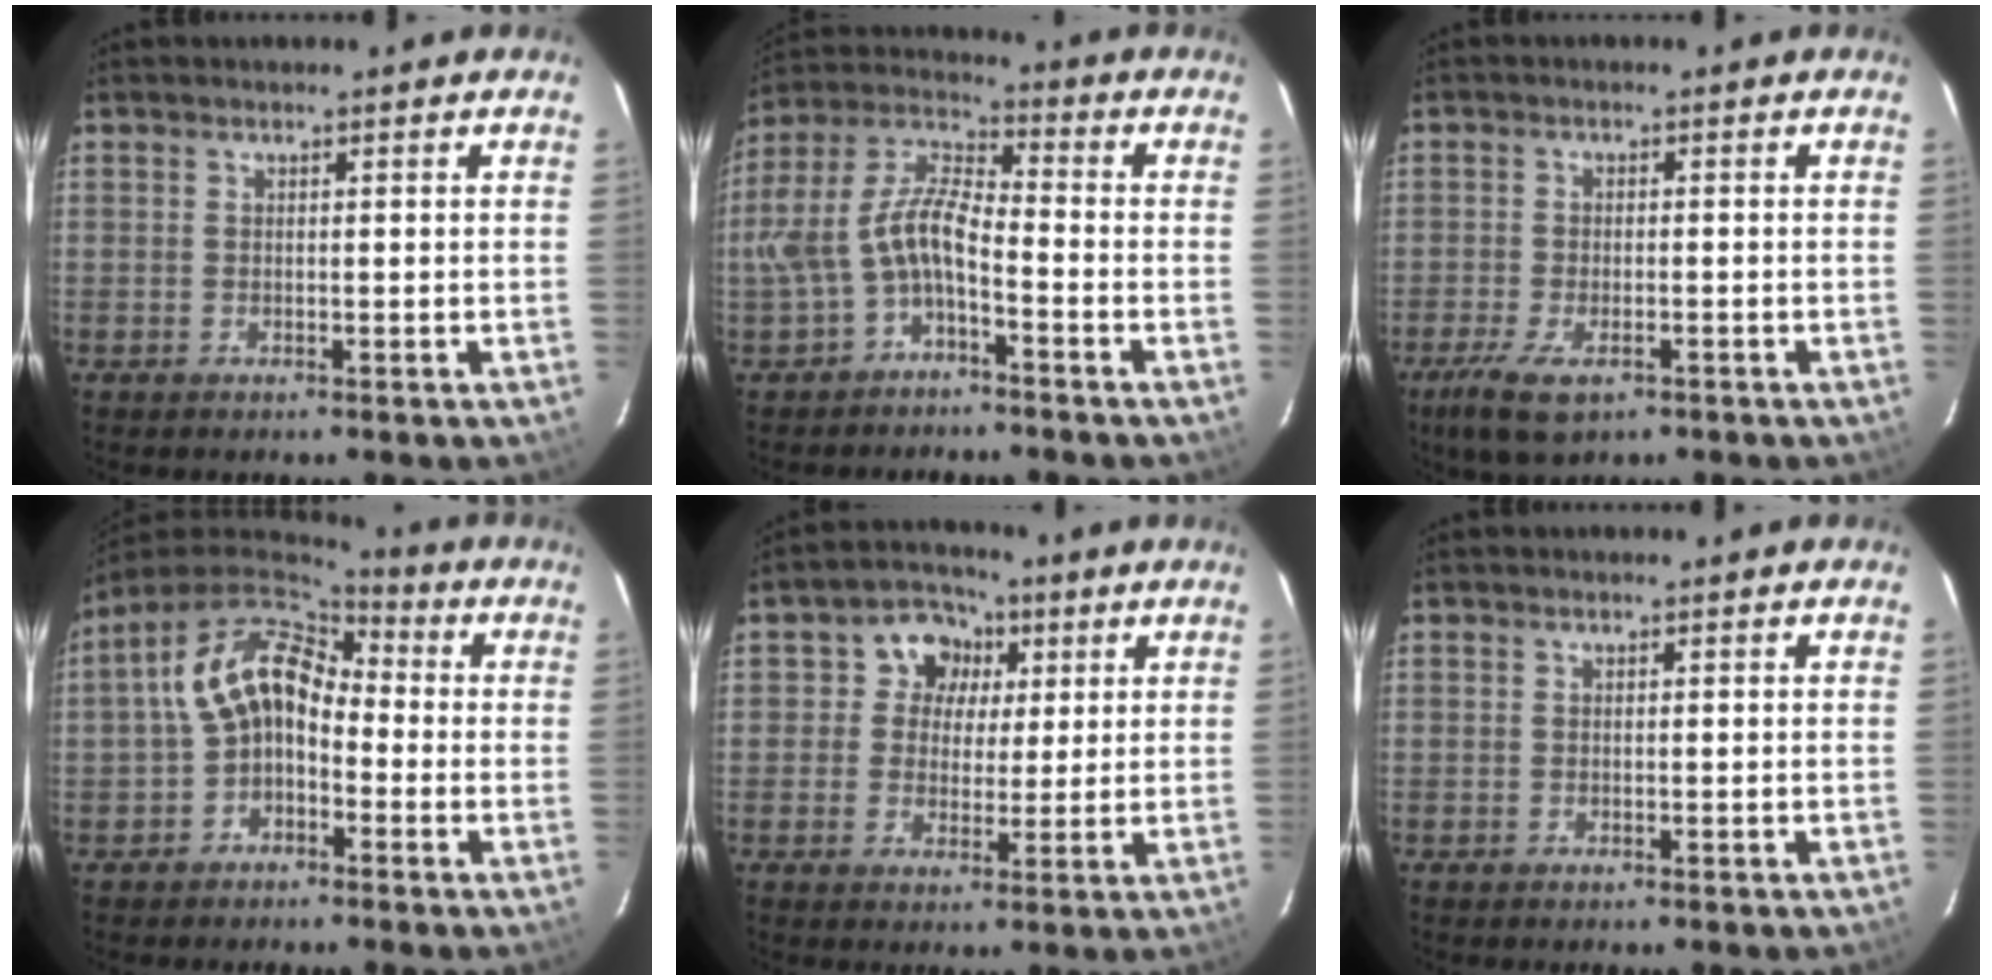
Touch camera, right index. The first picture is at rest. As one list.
[{"total": 9.6, "force": [-3.9, 3.7, 8.0], "torque": [-0.182, 0.017, -0.073]}, {"total": 8.0, "force": [-4.8, 3.4, 5.5], "torque": [-0.135, -0.026, -0.083]}, {"total": 11.2, "force": [-1.6, 8.1, 7.6], "torque": [-0.148, 0.031, -0.034]}, {"total": 7.0, "force": [1.7, 6.5, 2.2], "torque": [-0.029, 0.019, 0.022]}, {"total": 0.0}]